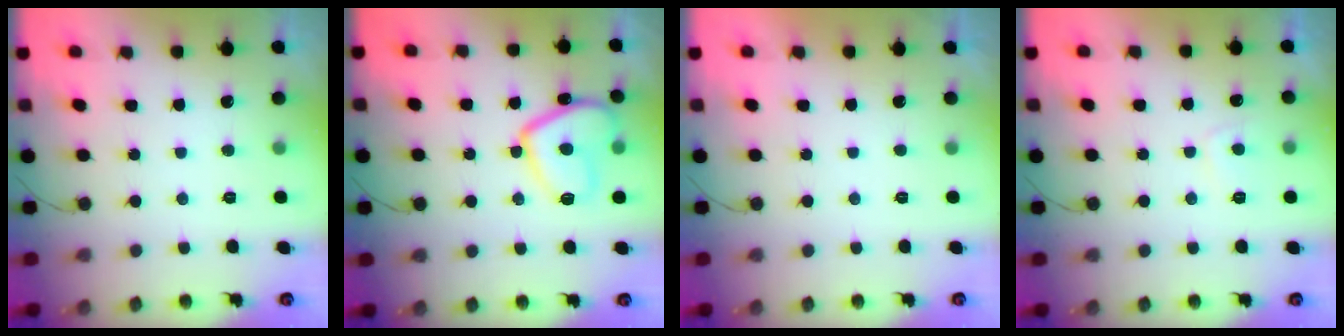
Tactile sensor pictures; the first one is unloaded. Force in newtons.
{"total": 12.6, "press": 12.6, "slide": 1.2}
{"total": 2.2, "press": 2.2, "slide": 0.3}
{"total": 2.9, "press": 2.8, "slide": 0.6}